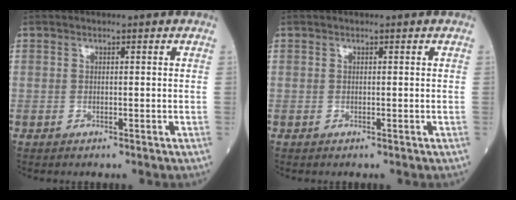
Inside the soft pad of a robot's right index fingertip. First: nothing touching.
{"total": 0.0}